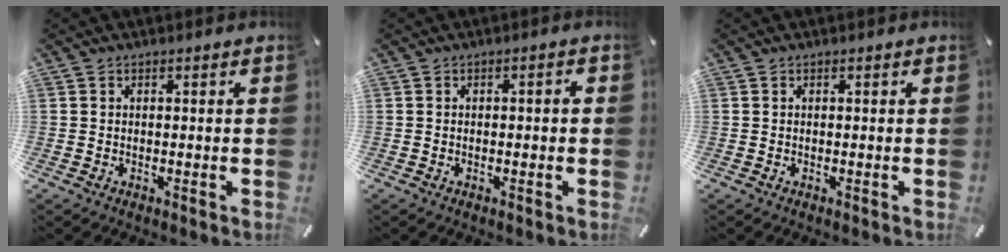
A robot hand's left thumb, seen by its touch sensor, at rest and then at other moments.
{"total": 1.6, "force": [-0.6, 0.6, 1.4], "torque": [-0.024, 0.004, -0.011]}
{"total": 0.0}